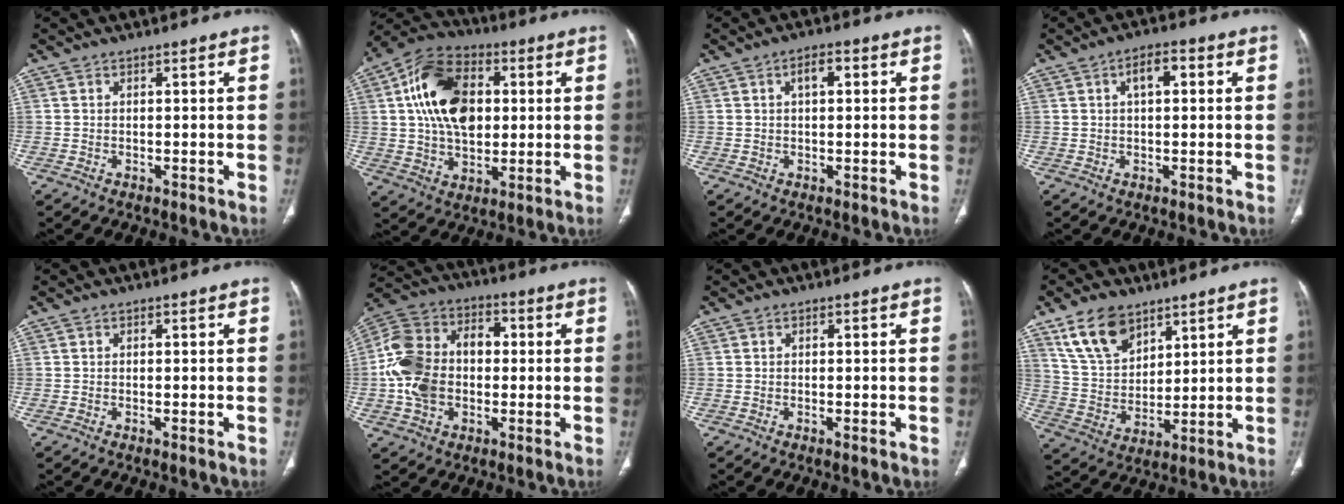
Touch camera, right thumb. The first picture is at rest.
{"total": 17.4, "force": [3.2, 11.4, 12.8], "torque": [-0.201, 0.008, 0.053]}
{"total": 3.1, "force": [0.9, 1.6, 2.6], "torque": [-0.040, 0.010, 0.014]}
{"total": 4.4, "force": [1.2, 2.1, 3.6], "torque": [-0.054, 0.012, 0.016]}
{"total": 0.6, "force": [-0.2, 0.1, 0.6], "torque": [-0.011, -0.001, -0.002]}
{"total": 16.4, "force": [-0.7, 11.8, 11.3], "torque": [-0.206, 0.040, -0.017]}
{"total": 1.0, "force": [-0.3, 0.2, 1.0], "torque": [-0.017, -0.002, -0.004]}
{"total": 11.8, "force": [7.6, 6.9, 6.0], "torque": [-0.094, -0.031, 0.155]}